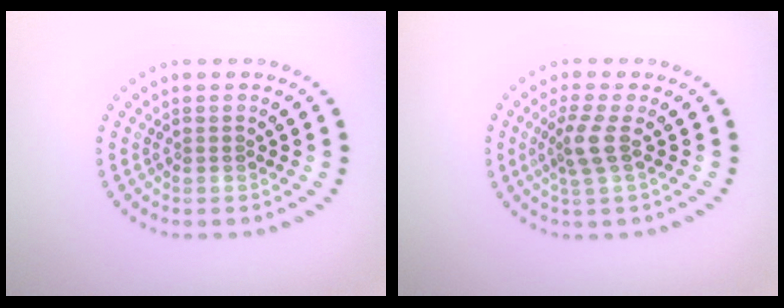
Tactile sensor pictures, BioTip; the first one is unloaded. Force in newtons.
{"total": 2.4, "press": 1.9, "slide": 1.5}